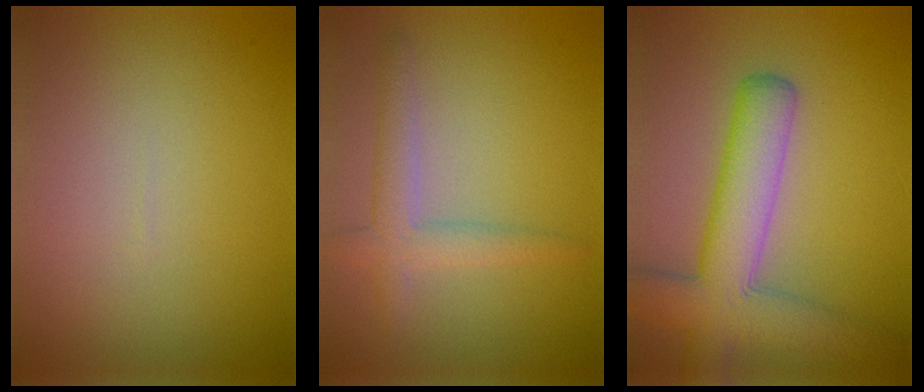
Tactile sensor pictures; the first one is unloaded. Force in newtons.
{"total": 2.9, "press": 2.8, "slide": 0.1}
{"total": 7.6, "press": 7.6, "slide": 0.5}